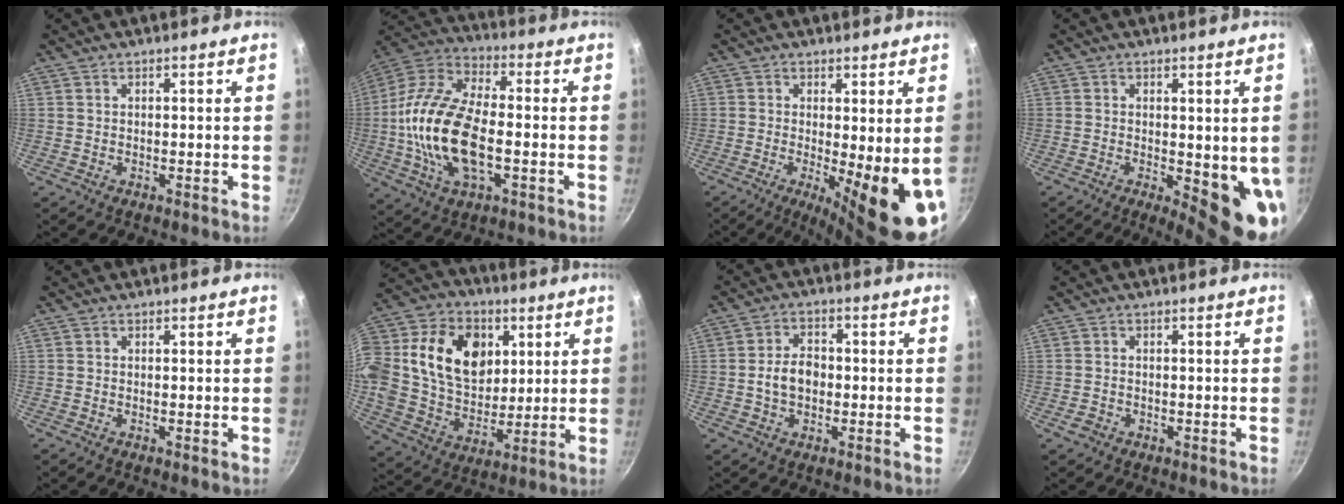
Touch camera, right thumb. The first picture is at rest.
{"total": 20.3, "force": [-2.8, 10.3, 17.2], "torque": [-0.333, 0.030, -0.065]}
{"total": 12.4, "force": [-1.8, 2.9, 12.0], "torque": [-0.140, -0.023, -0.018]}
{"total": 10.2, "force": [-1.2, 3.5, 9.5], "torque": [-0.097, -0.017, -0.008]}
{"total": 0.0}
{"total": 27.9, "force": [6.9, 20.6, 17.5], "torque": [-0.342, 0.021, 0.123]}
{"total": 5.9, "force": [-0.7, 4.2, 4.0], "torque": [-0.053, 0.017, -0.016]}
{"total": 1.7, "force": [-0.9, 1.3, 0.6], "torque": [-0.012, 0.009, -0.014]}